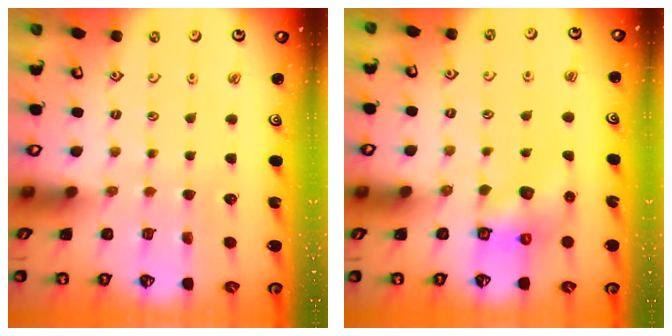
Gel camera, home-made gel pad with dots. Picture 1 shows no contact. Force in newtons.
{"total": 6.3, "press": 6.3, "slide": 0.7}